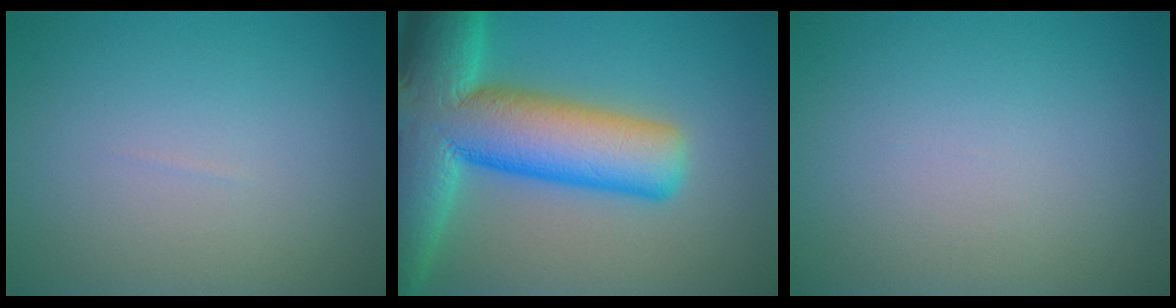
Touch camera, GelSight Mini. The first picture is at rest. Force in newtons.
{"total": 15.6, "press": 15.6, "slide": 0.7}
{"total": 0.0}